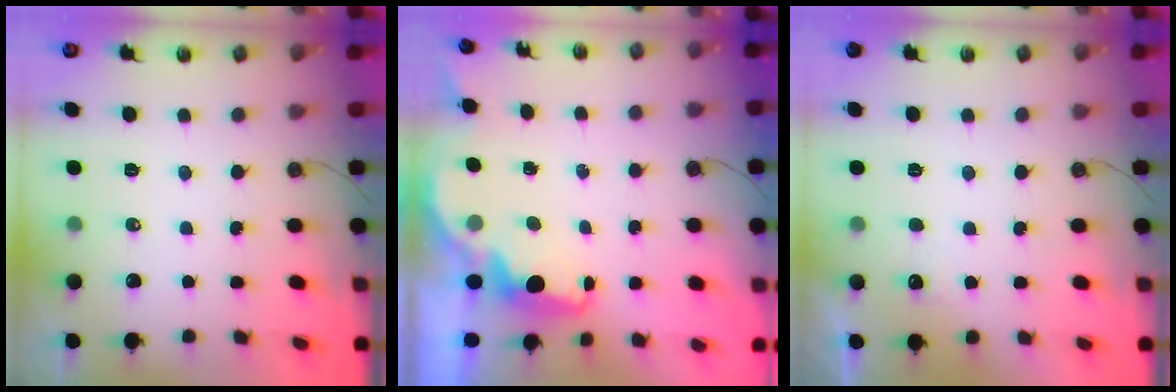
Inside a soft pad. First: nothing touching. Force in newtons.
{"total": 2.1, "press": 2.0, "slide": 0.7}
{"total": 2.6, "press": 2.4, "slide": 1.0}